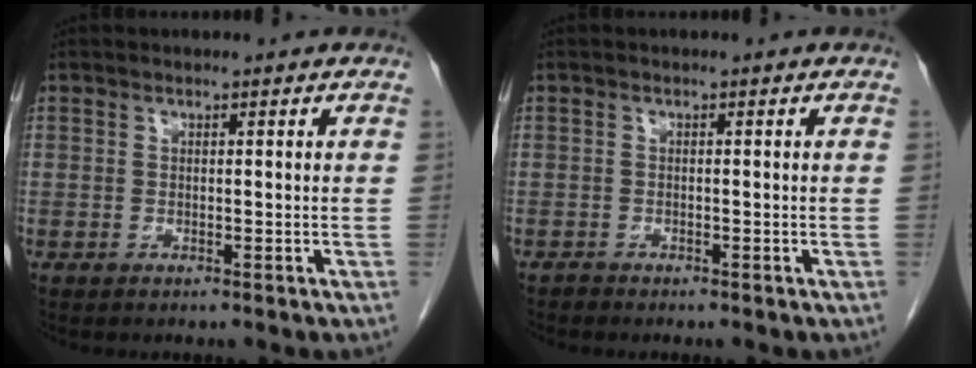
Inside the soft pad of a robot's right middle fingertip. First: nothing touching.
{"total": 0.6, "force": [-0.5, 0.2, -0.1], "torque": [-0.005, -0.001, -0.012]}